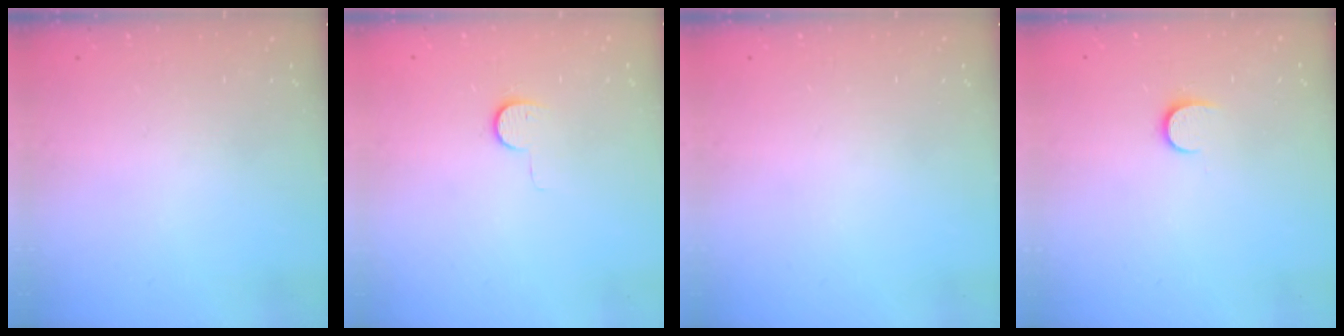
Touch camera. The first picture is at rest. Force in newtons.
{"total": 6.2, "press": 6.2, "slide": 0.6}
{"total": 0.0}
{"total": 6.5, "press": 6.5, "slide": 0.7}